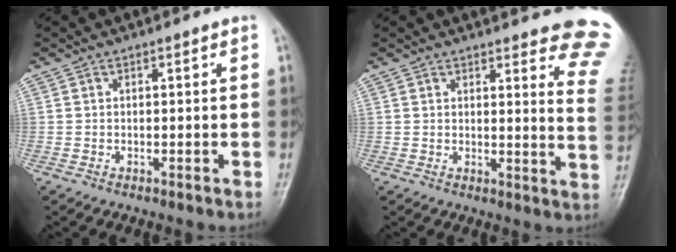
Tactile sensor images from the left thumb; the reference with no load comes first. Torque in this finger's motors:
{"motor_torque": [1.50, 0.39, 1.58, -1.18, 0.35]}